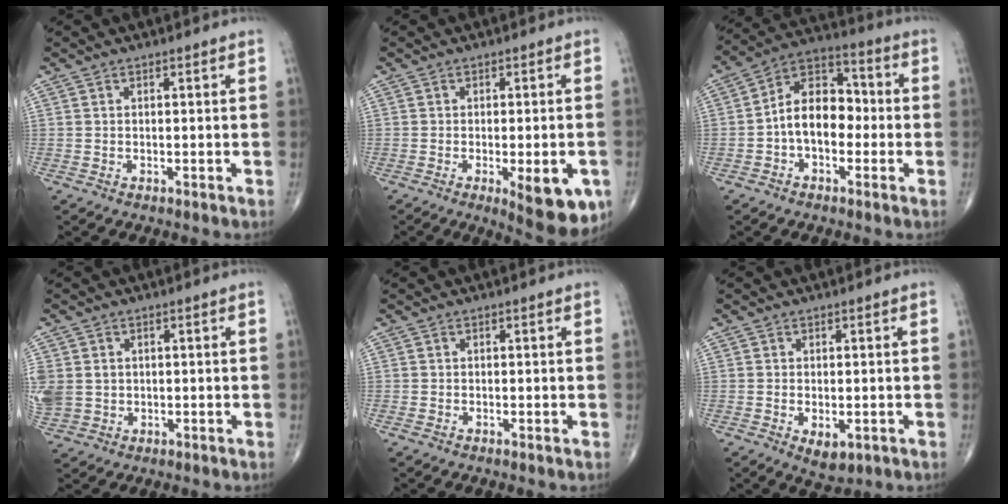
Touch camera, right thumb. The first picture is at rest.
{"total": 10.8, "force": [-3.9, 3.7, 9.3], "torque": [-0.103, -0.002, -0.042]}
{"total": 12.0, "force": [-1.8, 7.9, 8.9], "torque": [-0.120, 0.043, -0.048]}
{"total": 10.5, "force": [0.4, 9.3, 4.9], "torque": [-0.148, 0.010, 0.027]}
{"total": 0.7, "force": [-0.3, 0.5, 0.4], "torque": [-0.008, -0.002, -0.006]}
{"total": 4.0, "force": [-1.1, 2.3, 3.1], "torque": [-0.047, -0.007, -0.009]}